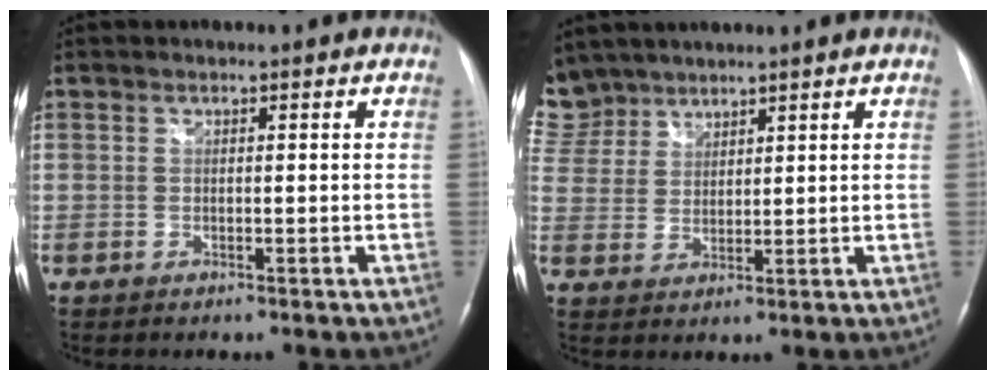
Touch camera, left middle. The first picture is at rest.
{"total": 8.8, "force": [7.3, 4.8, 0.6], "torque": [-0.034, 0.015, 0.159]}